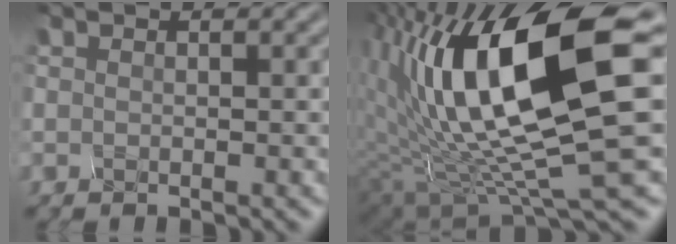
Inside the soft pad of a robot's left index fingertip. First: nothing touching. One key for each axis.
{"total": 14.4, "fx": 2.8, "fy": 5.0, "fz": 13.2, "tx": -0.241, "ty": -0.006, "tz": 0.047}